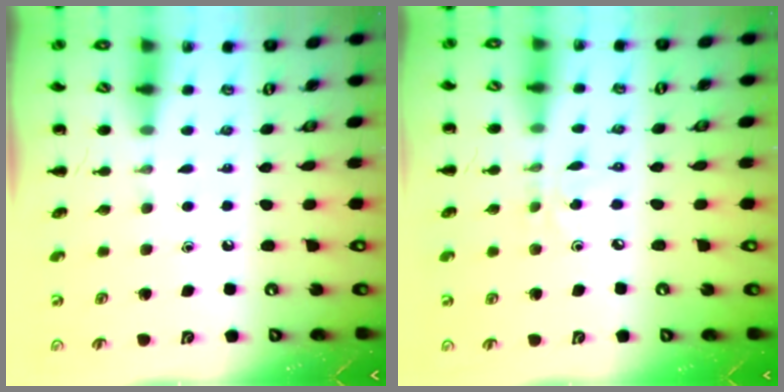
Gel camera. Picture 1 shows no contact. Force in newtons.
{"total": 2.8, "press": 2.7, "slide": 0.9}